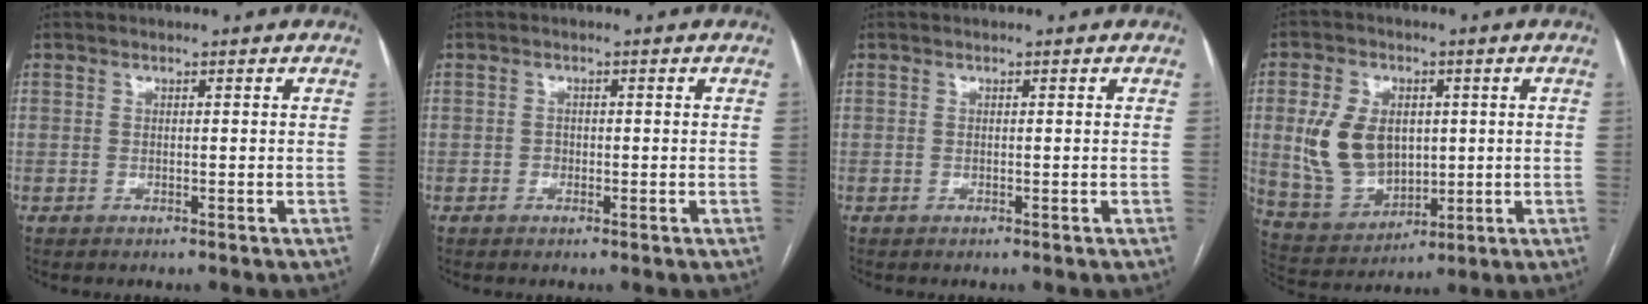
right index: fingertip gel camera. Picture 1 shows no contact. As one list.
[{"total": 0.9, "force": [-0.3, 0.8, 0.3], "torque": [-0.002, 0.004, -0.008]}, {"total": 0.0}, {"total": 11.7, "force": [1.4, 8.2, 8.3], "torque": [-0.185, 0.014, 0.047]}]